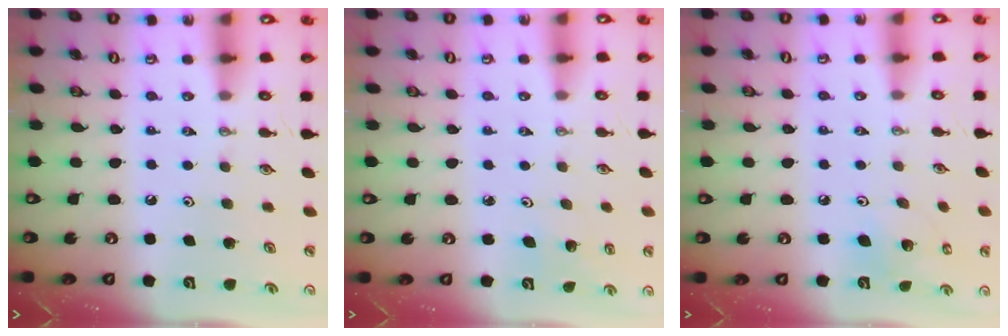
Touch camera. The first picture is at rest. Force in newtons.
{"total": 2.8, "press": 2.6, "slide": 1.2}
{"total": 6.6, "press": 6.3, "slide": 2.2}